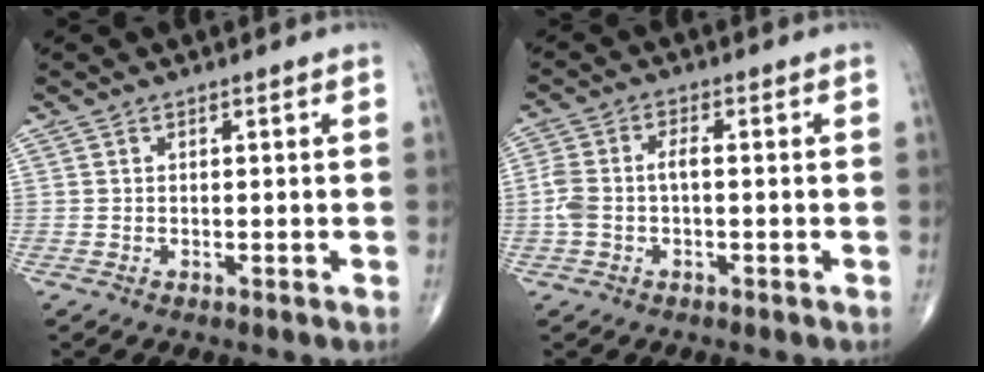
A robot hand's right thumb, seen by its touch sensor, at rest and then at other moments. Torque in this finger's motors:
{"motor_torque": [0.76, 0.56, 0.63, -0.02, 0.01]}